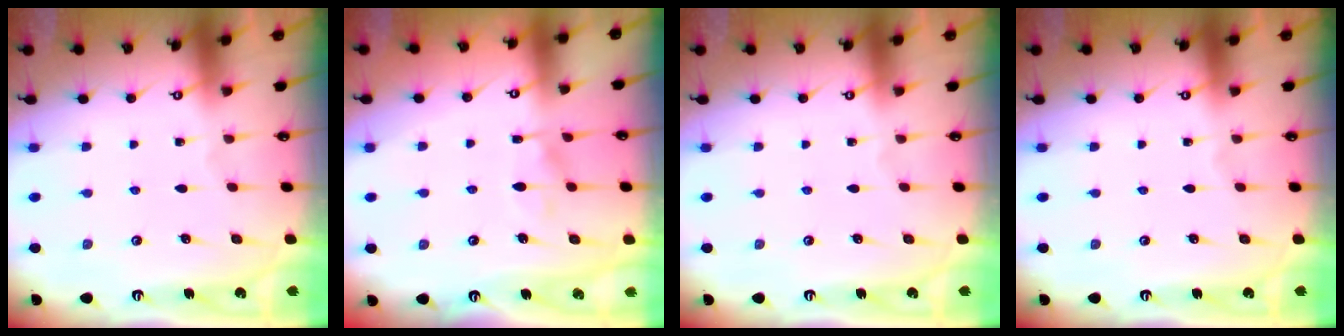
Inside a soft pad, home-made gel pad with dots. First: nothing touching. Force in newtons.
{"total": 6.7, "press": 6.7, "slide": 0.4}
{"total": 0.0}
{"total": 0.0}